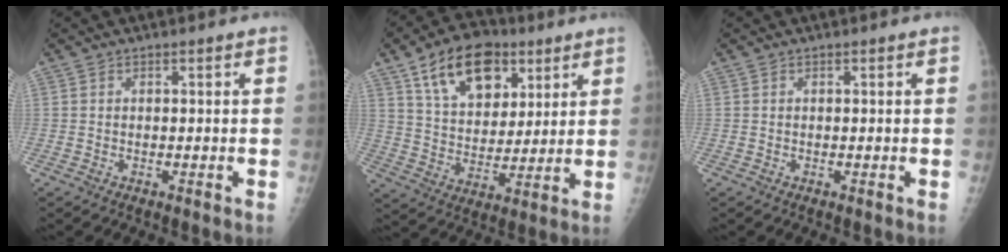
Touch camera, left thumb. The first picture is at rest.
{"total": 16.8, "force": [8.7, 10.4, 9.9], "torque": [-0.127, -0.030, 0.150]}
{"total": 0.0}